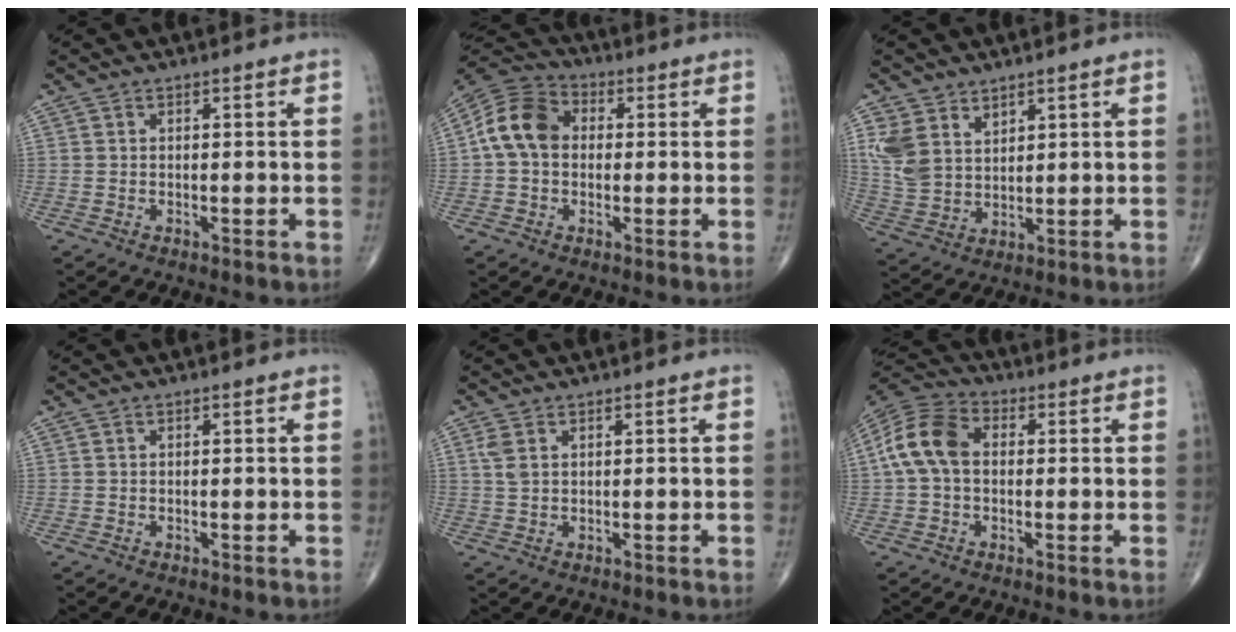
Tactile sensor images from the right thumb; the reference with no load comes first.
{"total": 10.6, "force": [0.6, 8.0, 6.9], "torque": [-0.122, 0.030, -0.003]}
{"total": 8.2, "force": [4.1, 5.7, 4.2], "torque": [-0.075, -0.017, 0.099]}
{"total": 0.0}
{"total": 2.4, "force": [1.0, 1.3, 1.7], "torque": [-0.041, 0.007, 0.028]}
{"total": 10.8, "force": [0.7, 7.5, 7.8], "torque": [-0.156, 0.032, 0.001]}